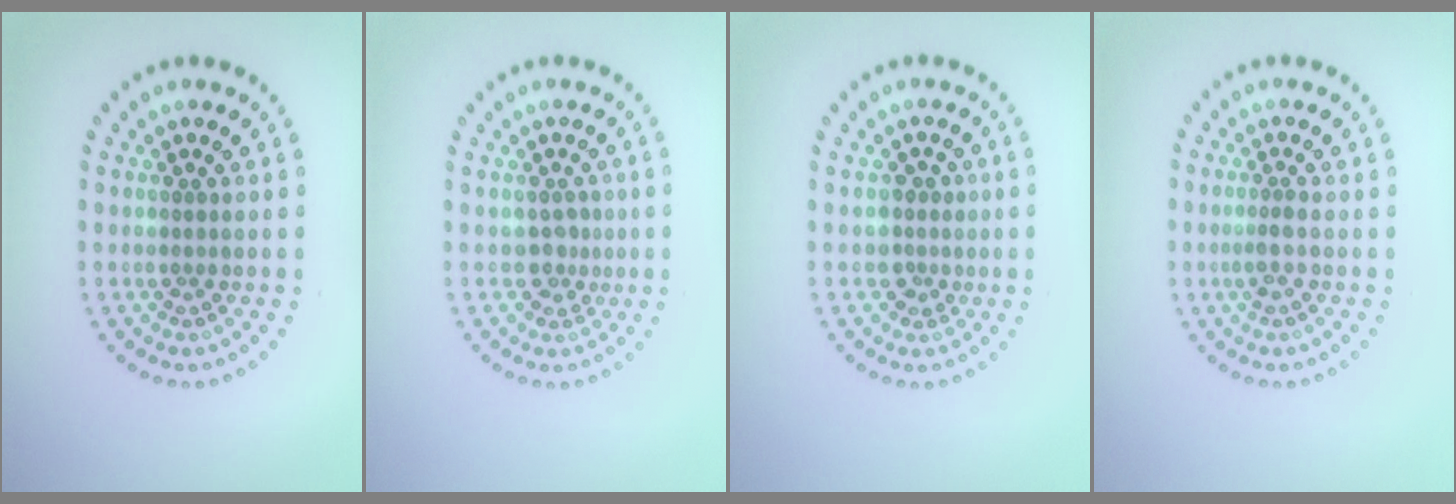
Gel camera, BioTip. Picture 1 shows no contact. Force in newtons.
{"total": 1.5, "press": 1.3, "slide": 0.7}
{"total": 1.9, "press": 1.6, "slide": 1.1}
{"total": 1.2, "press": 0.9, "slide": 0.7}